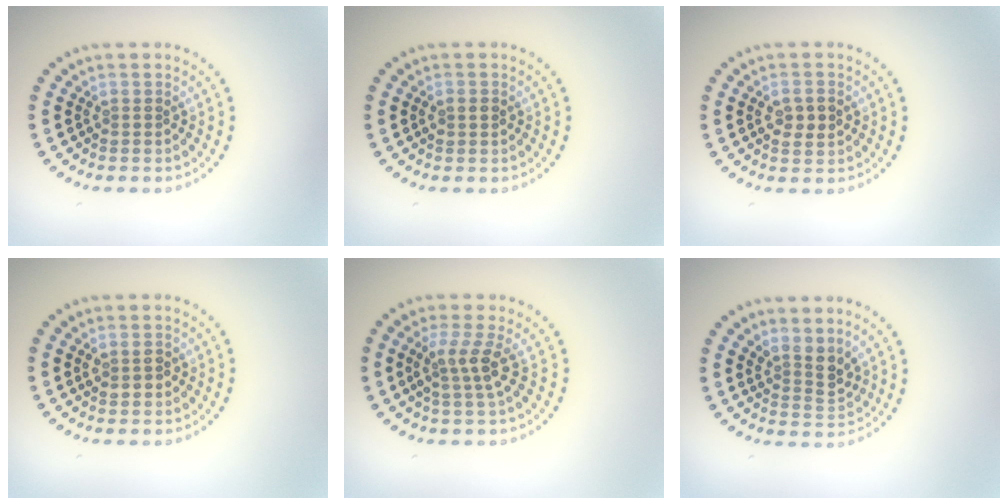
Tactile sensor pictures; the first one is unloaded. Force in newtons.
{"total": 1.3, "press": 1.3, "slide": 0.2}
{"total": 2.4, "press": 2.4, "slide": 0.2}
{"total": 1.5, "press": 1.5, "slide": 0.3}
{"total": 2.6, "press": 2.0, "slide": 1.7}
{"total": 2.7, "press": 2.0, "slide": 1.7}